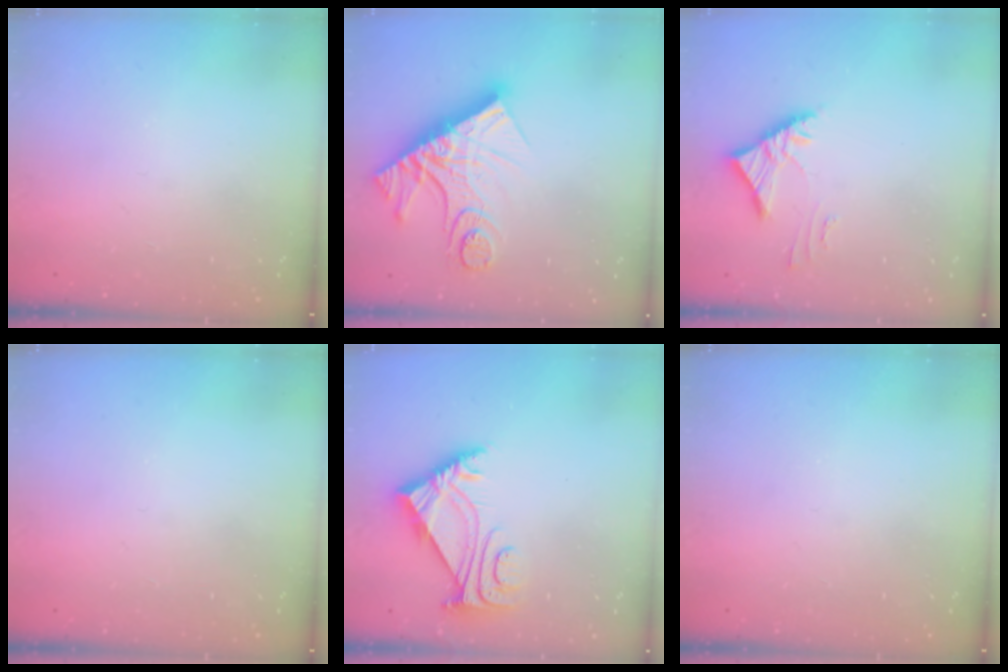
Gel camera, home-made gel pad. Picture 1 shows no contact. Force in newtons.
{"total": 17.1, "press": 17.1, "slide": 1.4}
{"total": 3.6, "press": 3.5, "slide": 0.9}
{"total": 0.0}
{"total": 5.8, "press": 5.7, "slide": 1.1}
{"total": 0.0}